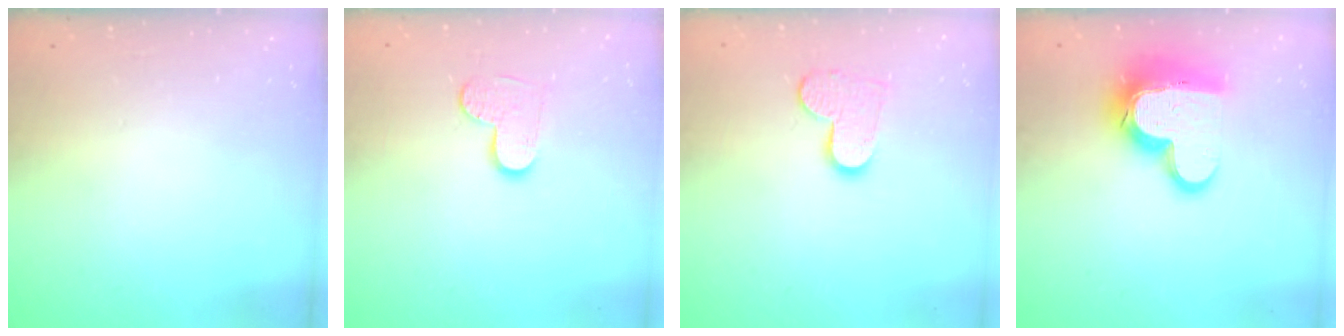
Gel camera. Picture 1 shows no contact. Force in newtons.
{"total": 6.3, "press": 6.3, "slide": 0.1}
{"total": 9.9, "press": 9.8, "slide": 0.7}
{"total": 16.3, "press": 16.3, "slide": 1.1}